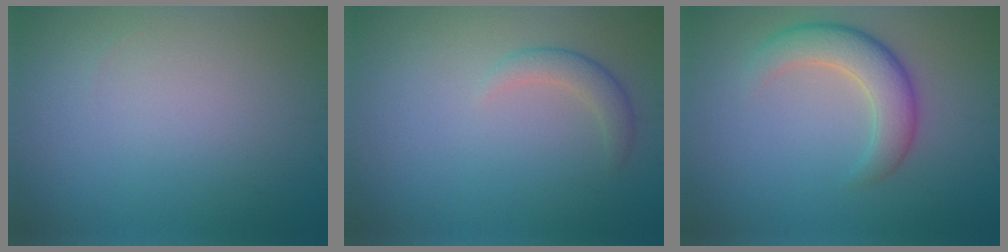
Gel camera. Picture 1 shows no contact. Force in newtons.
{"total": 1.9, "press": 1.9, "slide": 0.2}
{"total": 4.8, "press": 4.8, "slide": 0.4}